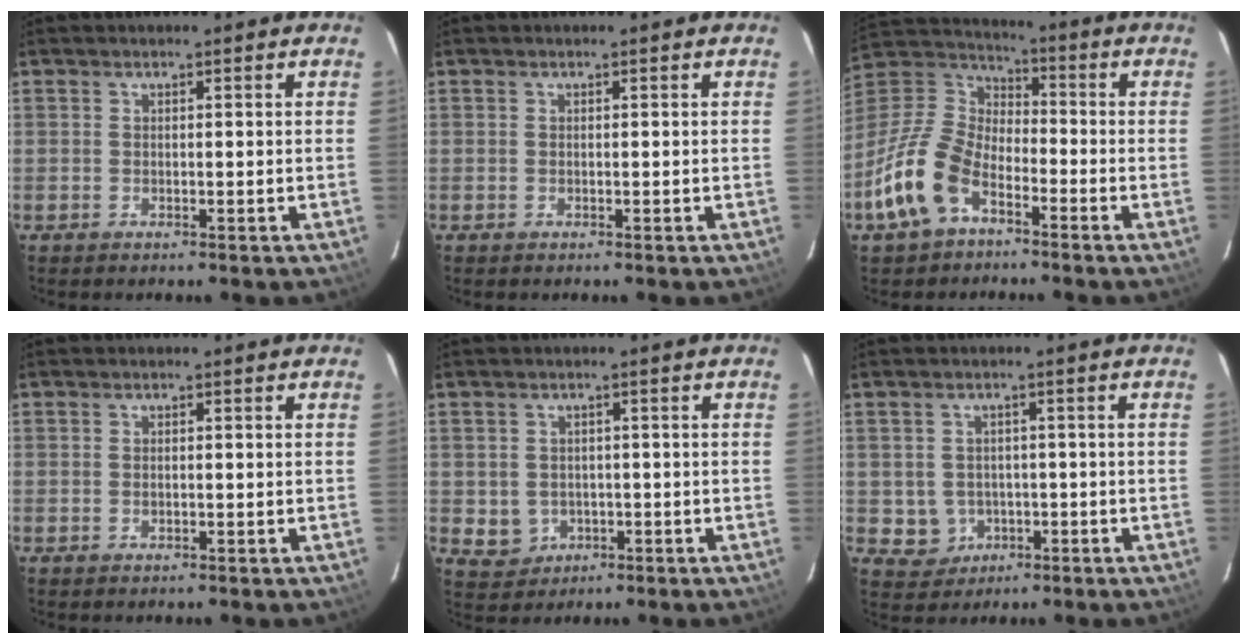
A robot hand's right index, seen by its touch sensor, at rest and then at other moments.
{"total": 0.0}
{"total": 15.3, "force": [-8.0, 8.5, 9.9], "torque": [-0.218, 0.001, -0.158]}
{"total": 0.7, "force": [-0.2, 0.4, 0.5], "torque": [-0.007, -0.001, -0.003]}
{"total": 4.9, "force": [-1.0, 4.6, 1.3], "torque": [-0.039, 0.006, 0.003]}
{"total": 5.2, "force": [-1.2, 5.0, 0.9], "torque": [-0.033, 0.011, -0.003]}